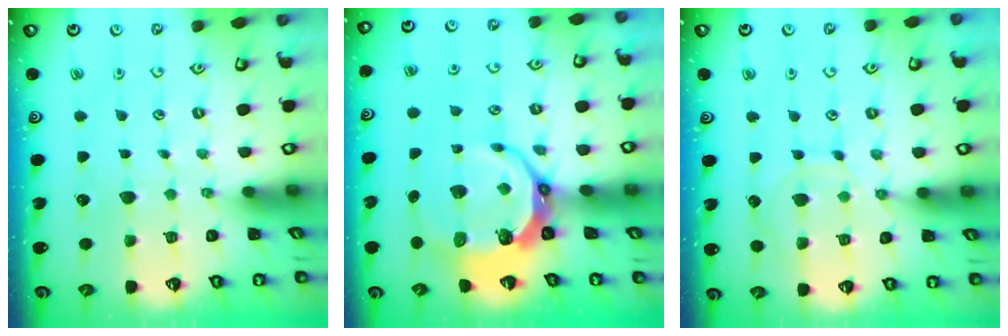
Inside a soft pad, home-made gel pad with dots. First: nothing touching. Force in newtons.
{"total": 9.6, "press": 8.7, "slide": 4.0}
{"total": 8.6, "press": 8.6, "slide": 0.6}